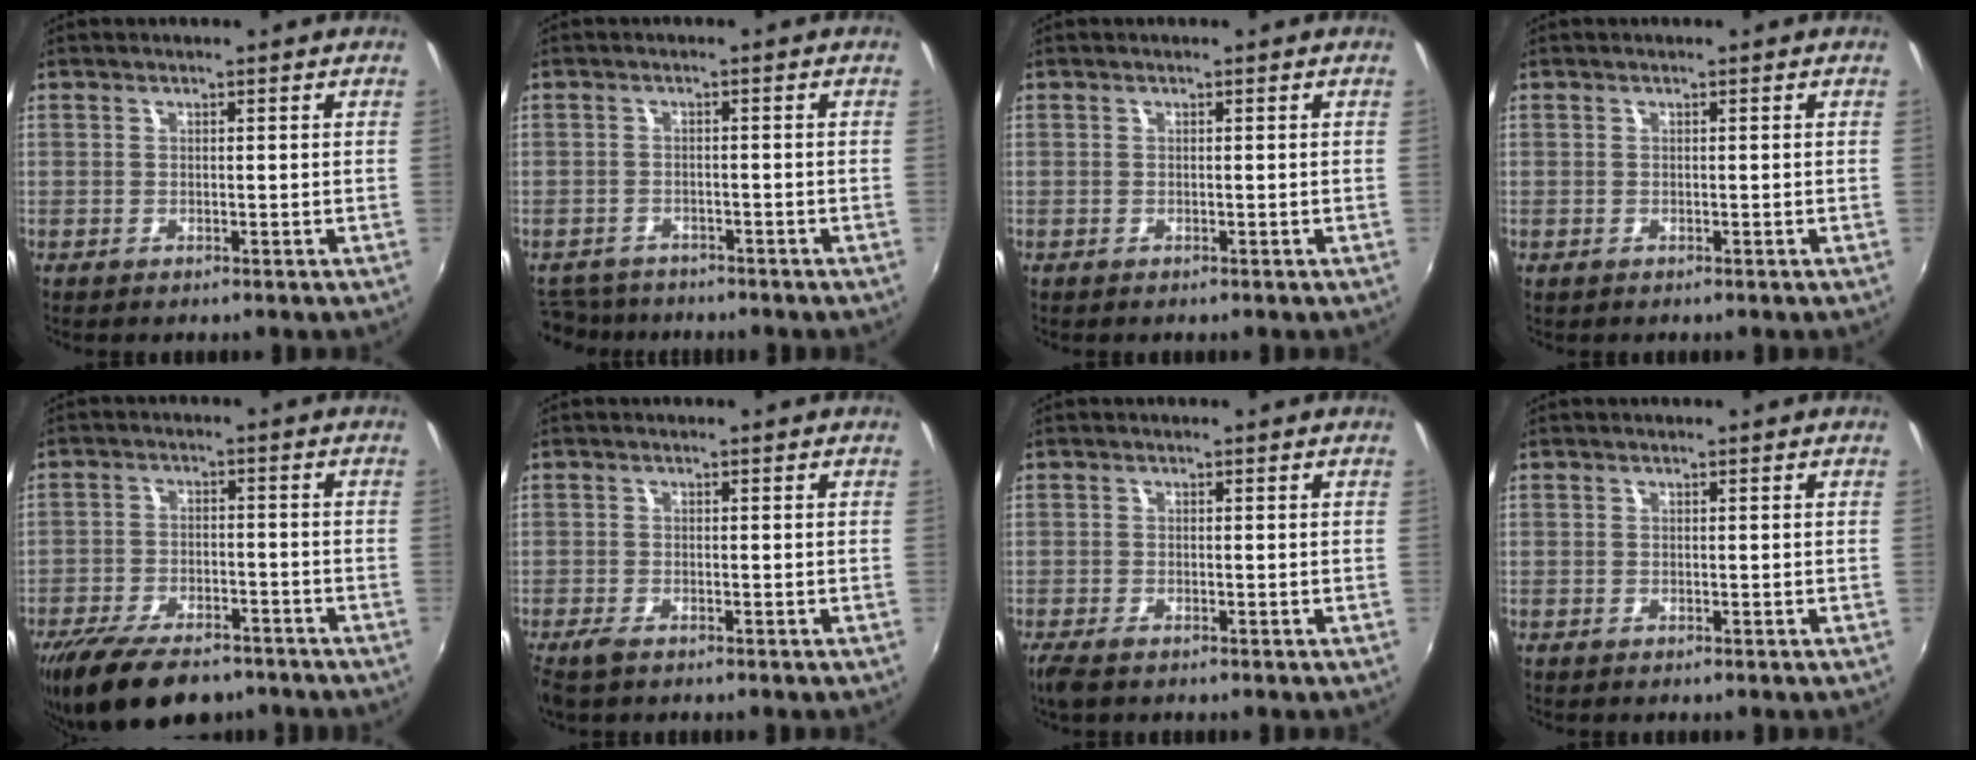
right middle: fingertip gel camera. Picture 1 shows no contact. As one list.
[{"total": 7.1, "force": [-6.2, 3.0, 1.6], "torque": [-0.054, -0.009, -0.101]}, {"total": 0.0}, {"total": 0.0}, {"total": 16.2, "force": [-12.2, 6.6, 8.4], "torque": [-0.180, -0.032, -0.194]}, {"total": 2.6, "force": [-2.0, 0.9, 1.4], "torque": [-0.036, -0.009, -0.039]}, {"total": 3.4, "force": [-2.5, 1.0, 2.1], "torque": [-0.047, -0.016, -0.045]}, {"total": 0.0}]